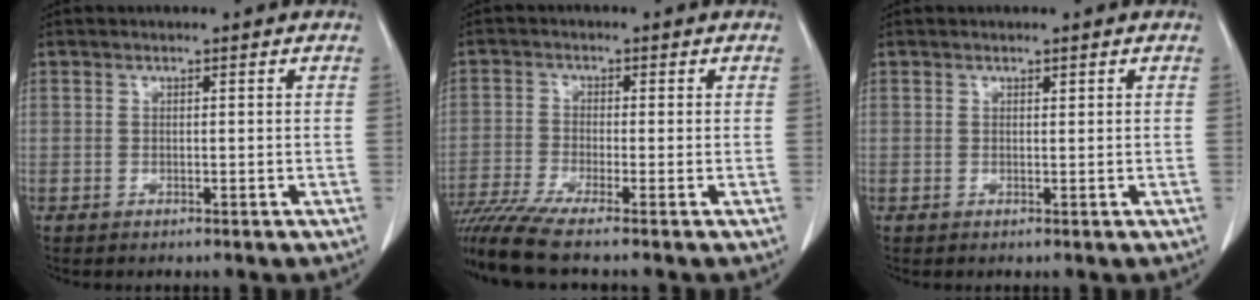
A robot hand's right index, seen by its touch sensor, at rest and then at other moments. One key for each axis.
{"total": 8.0, "fx": -6.7, "fy": -1.0, "fz": 4.3, "tx": -0.079, "ty": -0.020, "tz": -0.119}
{"total": 0.0}